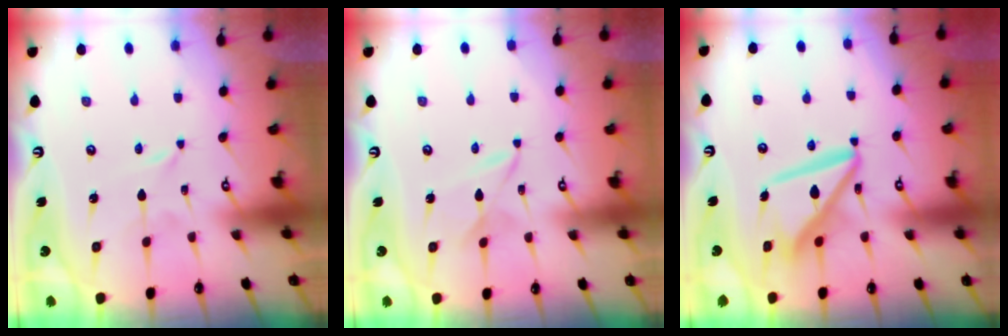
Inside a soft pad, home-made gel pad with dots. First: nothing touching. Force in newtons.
{"total": 4.5, "press": 4.5, "slide": 0.4}
{"total": 12.4, "press": 12.3, "slide": 1.6}